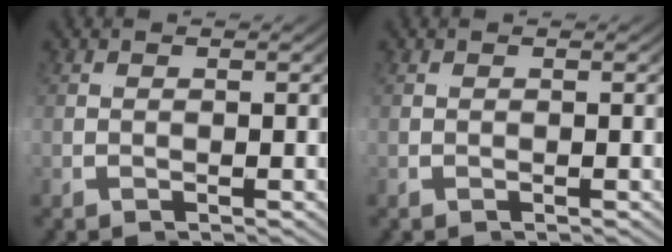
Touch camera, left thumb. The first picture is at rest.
{"total": 0.0}